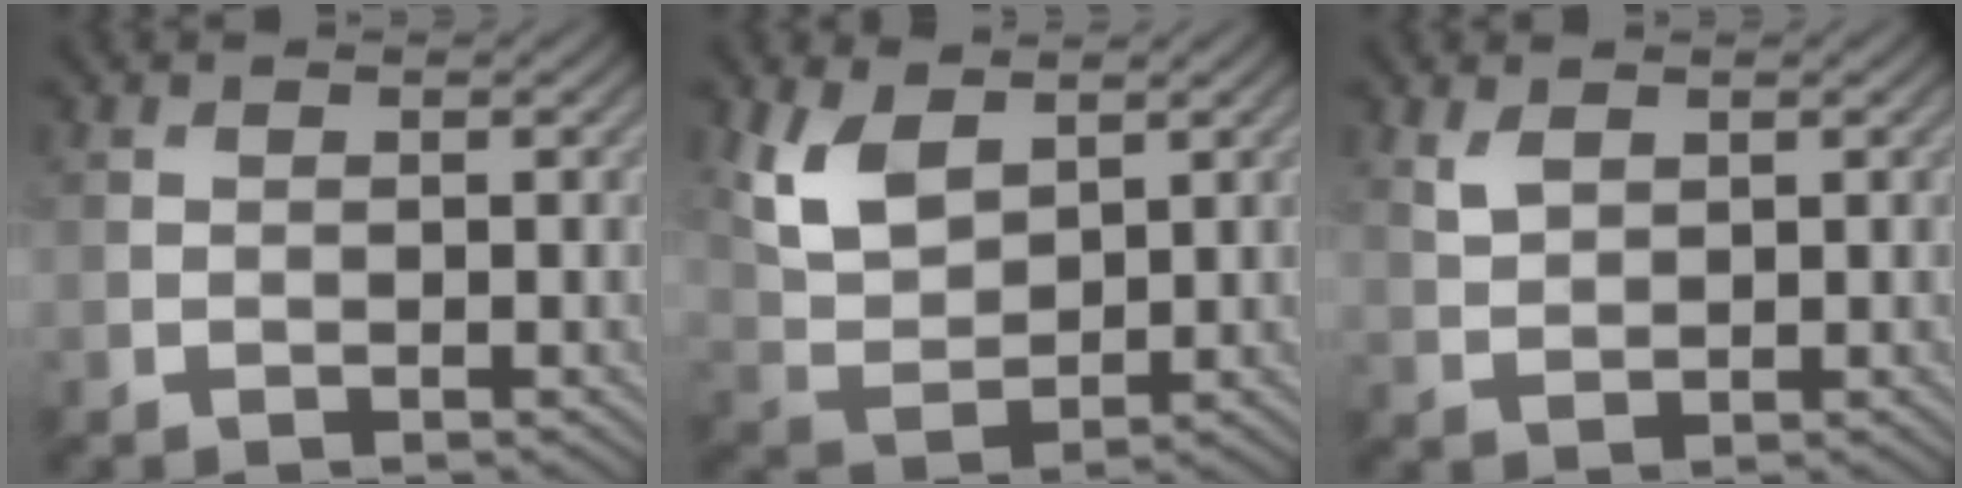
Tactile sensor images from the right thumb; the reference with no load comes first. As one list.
[{"total": 6.8, "force": [3.5, 3.8, 4.4], "torque": [-0.106, -0.006, 0.073]}, {"total": 2.2, "force": [1.4, 1.1, 1.3], "torque": [-0.038, -0.001, 0.033]}]